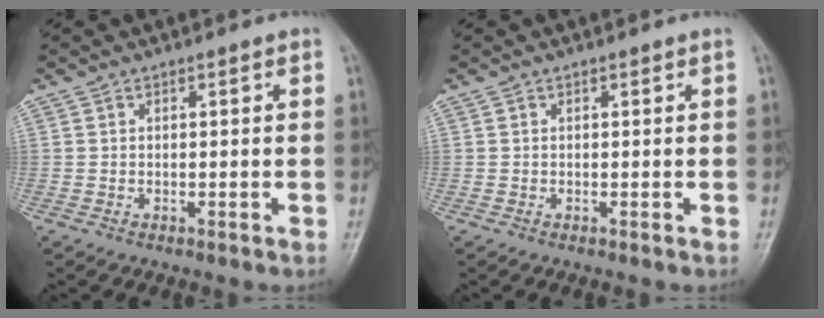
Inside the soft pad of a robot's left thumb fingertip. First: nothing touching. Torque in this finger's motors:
{"motor_torque": [0.00, 0.00, 0.09, 0.08, 0.00]}